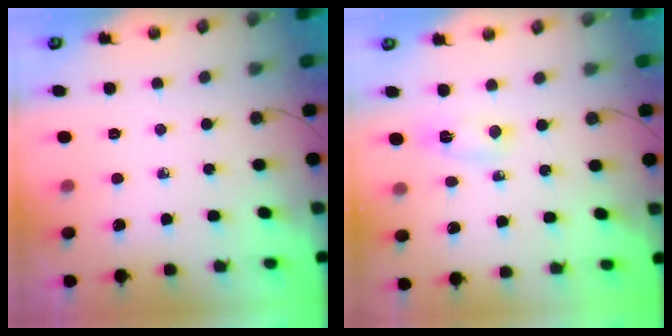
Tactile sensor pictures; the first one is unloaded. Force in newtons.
{"total": 2.8, "press": 2.5, "slide": 1.4}